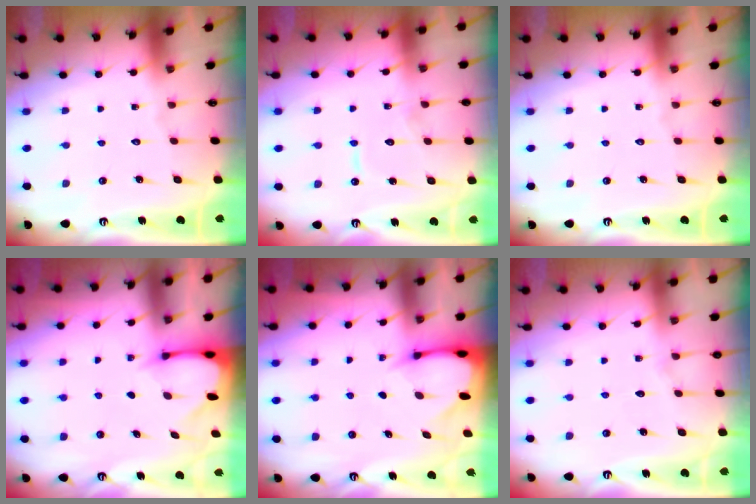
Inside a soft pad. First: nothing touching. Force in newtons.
{"total": 7.4, "press": 7.3, "slide": 0.7}
{"total": 0.0}
{"total": 2.6, "press": 2.6, "slide": 0.3}
{"total": 3.1, "press": 3.1, "slide": 0.4}
{"total": 5.5, "press": 5.4, "slide": 0.8}